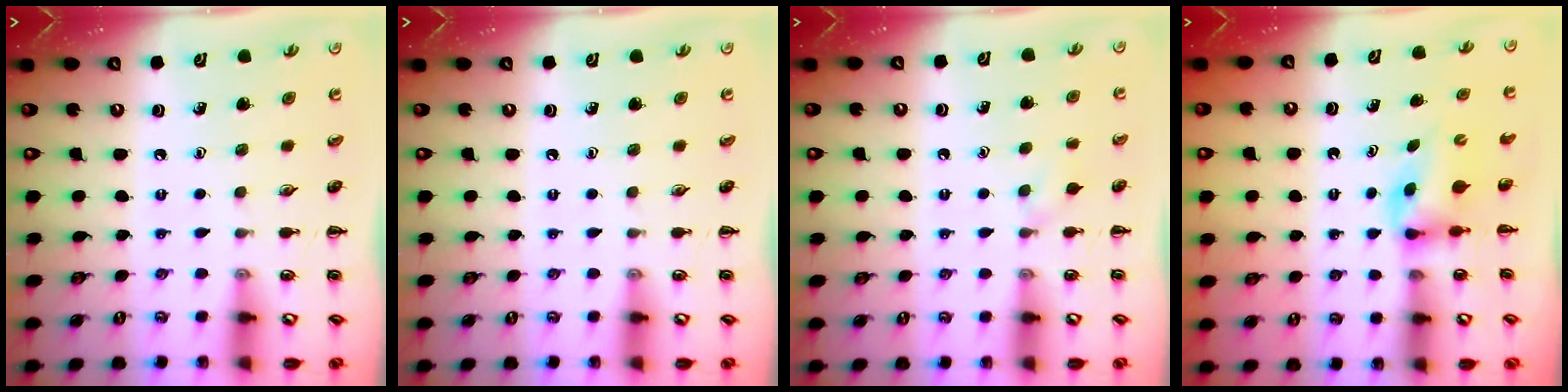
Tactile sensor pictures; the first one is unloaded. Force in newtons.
{"total": 0.0}
{"total": 4.2, "press": 3.9, "slide": 1.6}
{"total": 2.9, "press": 2.7, "slide": 1.0}